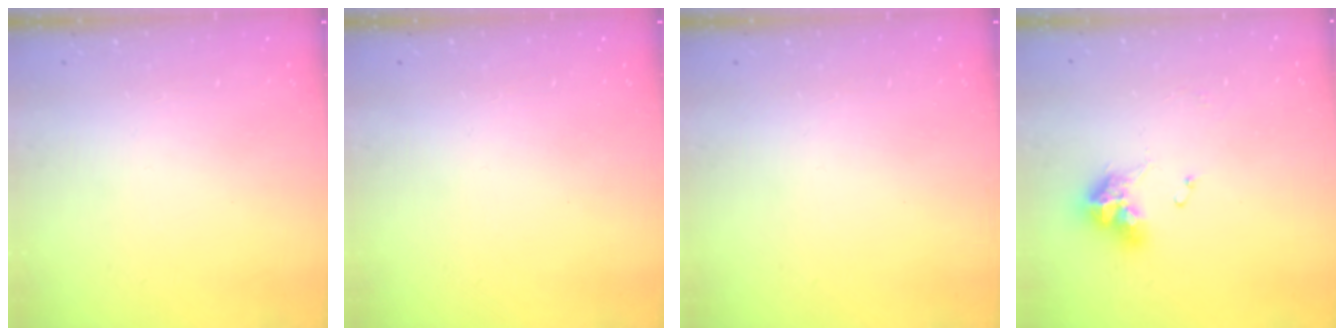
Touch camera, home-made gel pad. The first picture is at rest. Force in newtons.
{"total": 0.0}
{"total": 0.0}
{"total": 10.4, "press": 10.3, "slide": 1.1}